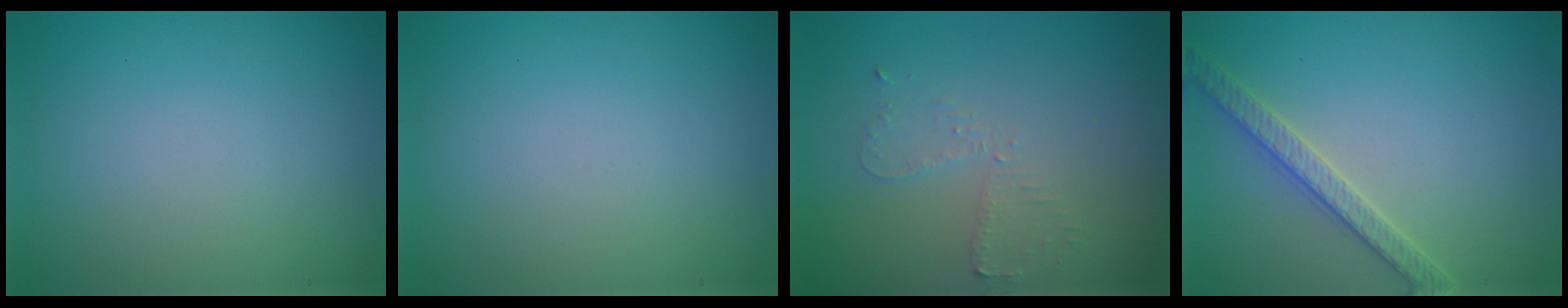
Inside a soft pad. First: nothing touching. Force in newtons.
{"total": 0.0}
{"total": 1.9, "press": 1.9, "slide": 0.4}
{"total": 2.7, "press": 2.7, "slide": 0.1}